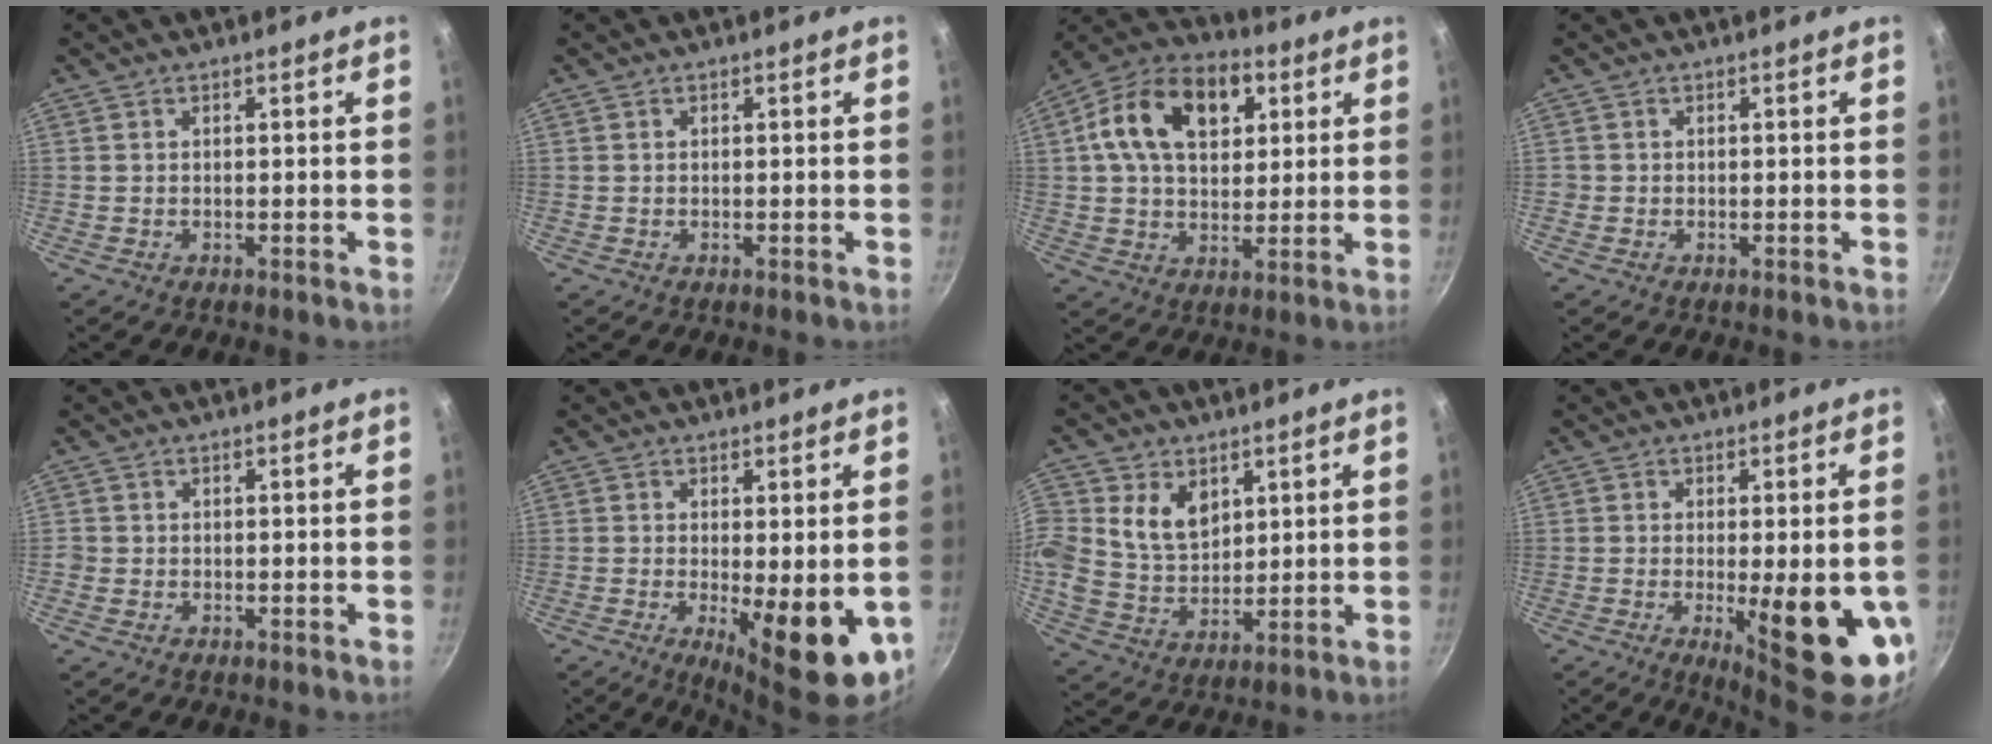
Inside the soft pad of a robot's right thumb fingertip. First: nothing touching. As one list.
[{"total": 0.0}, {"total": 17.8, "force": [5.5, 11.6, 12.3], "torque": [-0.182, 0.010, 0.078]}, {"total": 0.6, "force": [-0.2, 0.6, 0.1], "torque": [0.001, 0.001, -0.005]}, {"total": 0.9, "force": [-0.4, 0.9, 0.2], "torque": [-0.003, 0.001, -0.008]}, {"total": 12.5, "force": [-2.8, 4.2, 11.5], "torque": [-0.140, -0.011, -0.024]}, {"total": 10.6, "force": [3.6, 8.1, 5.9], "torque": [-0.091, -0.018, 0.069]}, {"total": 15.7, "force": [-3.7, 4.3, 14.6], "torque": [-0.173, -0.009, -0.039]}]